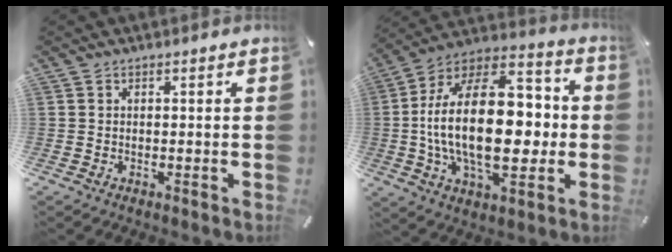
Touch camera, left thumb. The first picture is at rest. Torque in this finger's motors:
{"motor_torque": [0.52, 3.01, 1.84, 0.93, 0.60]}